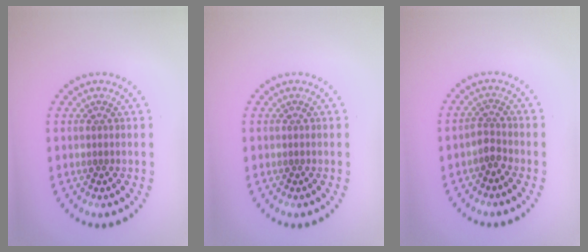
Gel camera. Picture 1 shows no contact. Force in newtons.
{"total": 0.0}
{"total": 1.4, "press": 1.0, "slide": 1.0}